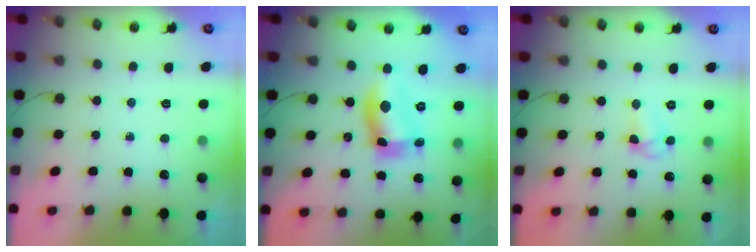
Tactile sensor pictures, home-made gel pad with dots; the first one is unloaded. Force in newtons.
{"total": 12.5, "press": 12.0, "slide": 3.4}
{"total": 4.6, "press": 4.6, "slide": 0.4}